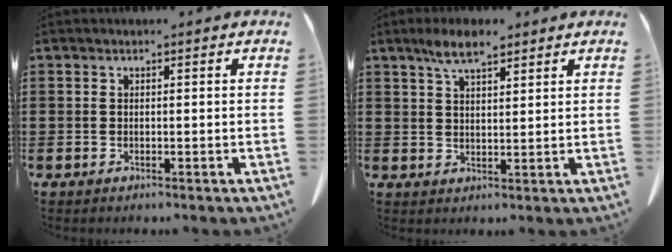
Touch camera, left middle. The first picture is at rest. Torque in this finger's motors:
{"motor_torque": [1.62, 0.52, 0.34, 0.11]}